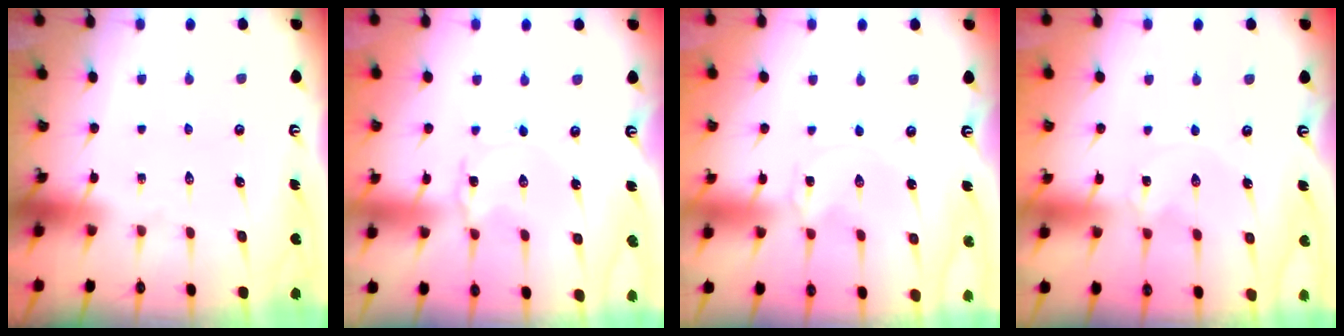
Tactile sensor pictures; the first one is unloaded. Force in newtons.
{"total": 1.4, "press": 1.4, "slide": 0.1}
{"total": 0.0}
{"total": 1.1, "press": 1.1, "slide": 0.1}